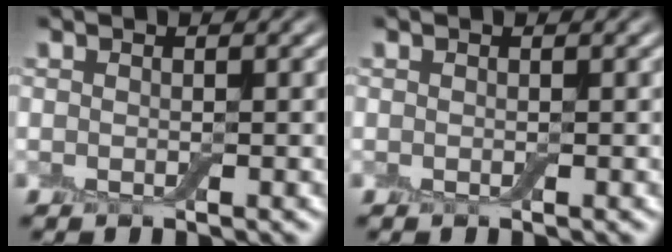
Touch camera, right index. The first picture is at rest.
{"total": 0.0}